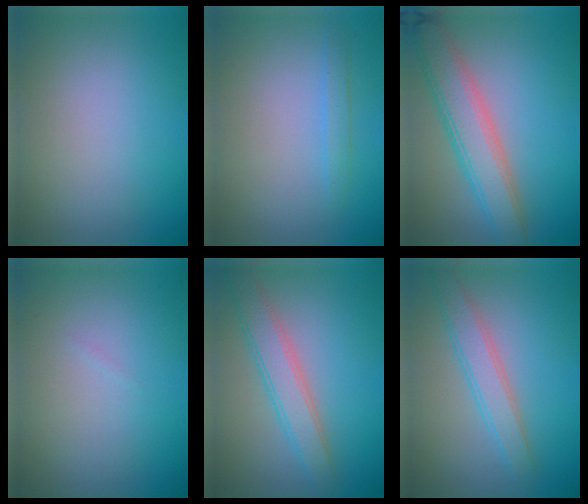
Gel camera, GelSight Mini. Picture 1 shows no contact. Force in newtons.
{"total": 1.3, "press": 1.3, "slide": 0.2}
{"total": 5.9, "press": 5.9, "slide": 0.2}
{"total": 0.0}
{"total": 3.9, "press": 3.9, "slide": 0.1}
{"total": 3.3, "press": 3.3, "slide": 0.2}